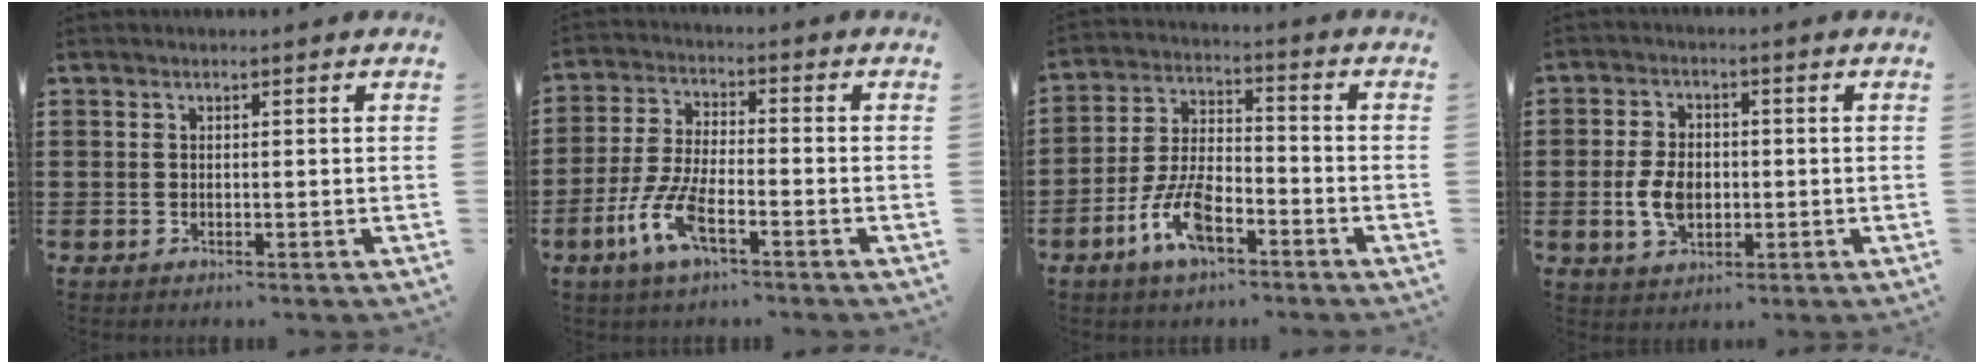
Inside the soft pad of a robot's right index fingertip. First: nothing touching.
{"total": 8.0, "force": [-3.9, 2.3, 6.6], "torque": [-0.160, -0.015, -0.076]}
{"total": 8.6, "force": [-4.5, 3.8, 6.2], "torque": [-0.147, 0.000, -0.086]}
{"total": 6.0, "force": [-0.5, 4.0, 4.4], "torque": [-0.098, 0.000, -0.015]}